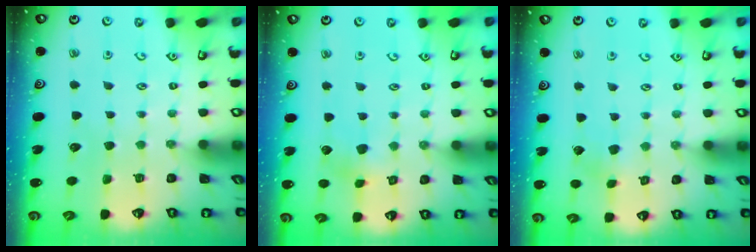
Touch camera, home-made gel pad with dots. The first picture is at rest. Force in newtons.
{"total": 4.8, "press": 4.7, "slide": 0.4}
{"total": 2.7, "press": 2.7, "slide": 0.2}